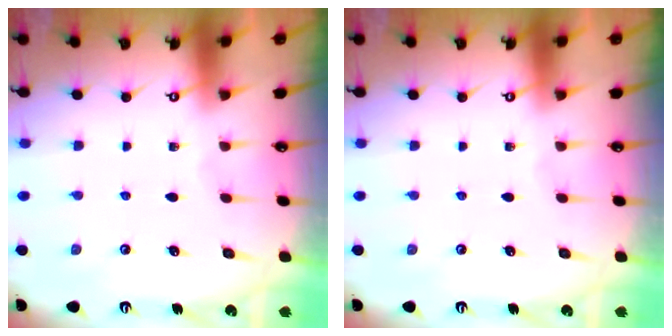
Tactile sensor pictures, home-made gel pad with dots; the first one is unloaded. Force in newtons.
{"total": 0.0}